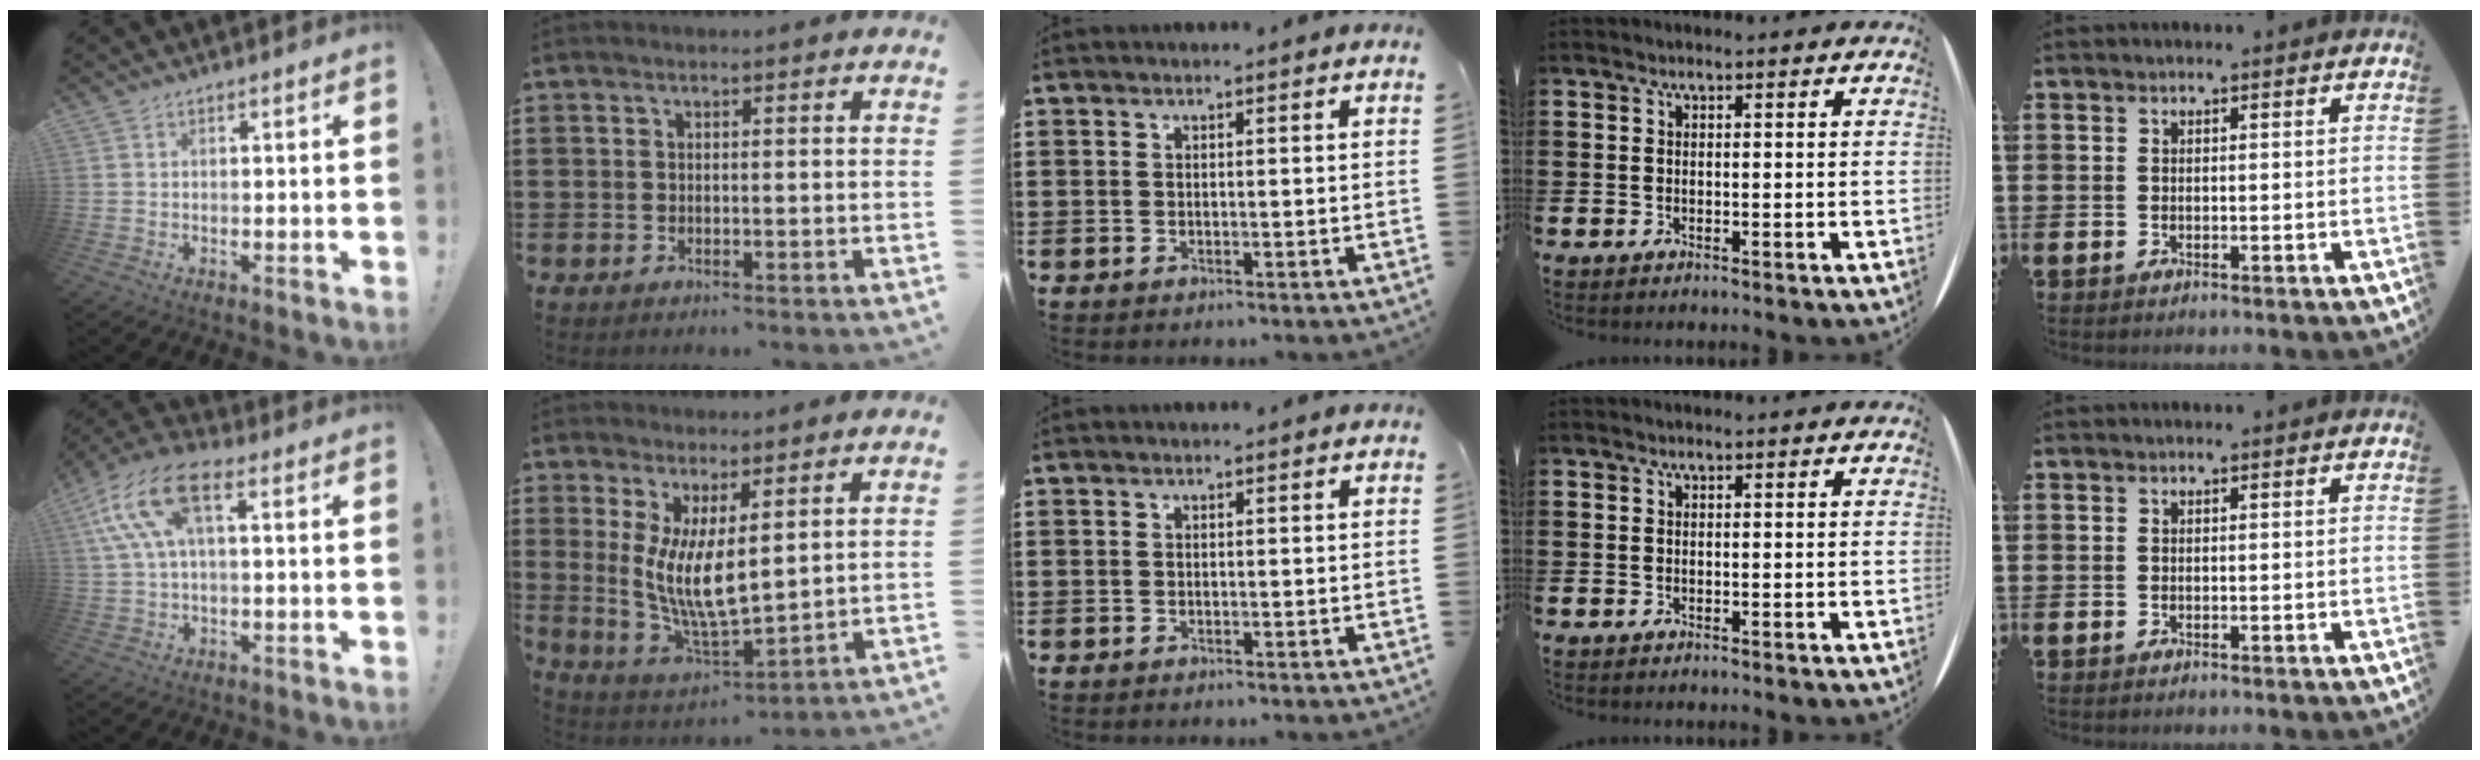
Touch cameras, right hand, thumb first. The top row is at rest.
{"thumb": {"total": 14.7, "force": [4.4, 7.1, 12.1], "torque": [-0.248, 0.002, 0.079]}, "index": {"total": 8.3, "force": [1.7, 2.6, 7.7], "torque": [-0.168, -0.020, 0.031]}}